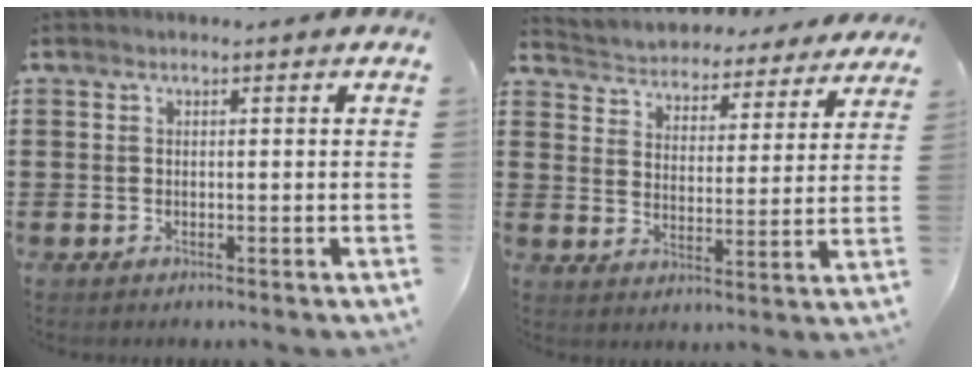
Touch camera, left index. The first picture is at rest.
{"total": 3.7, "force": [3.6, 0.4, -0.7], "torque": [-0.015, -0.034, 0.055]}